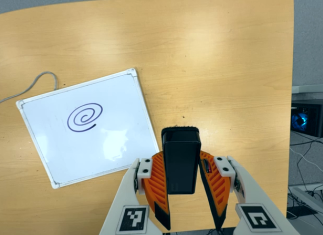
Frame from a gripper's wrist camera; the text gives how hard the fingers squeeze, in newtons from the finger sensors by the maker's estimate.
{"total": 6.1, "left": 4.9, "right": 7.3}